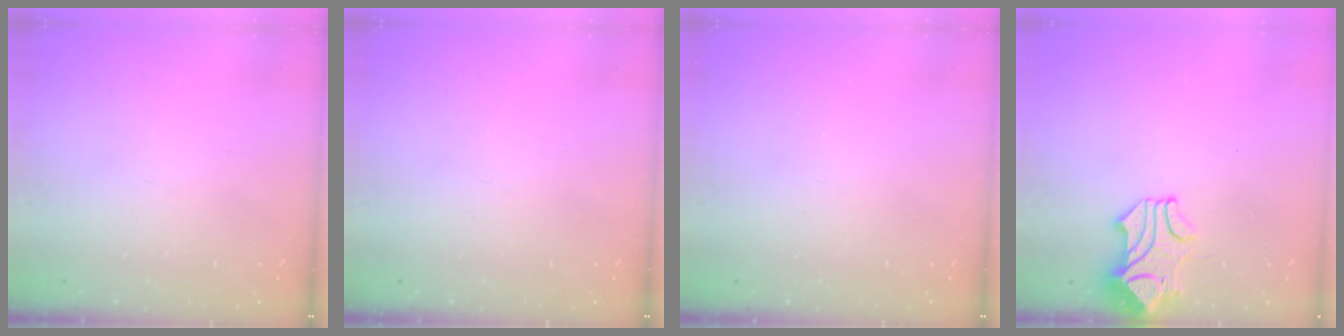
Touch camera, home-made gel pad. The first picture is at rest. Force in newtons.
{"total": 0.0}
{"total": 0.0}
{"total": 2.3, "press": 2.0, "slide": 1.2}